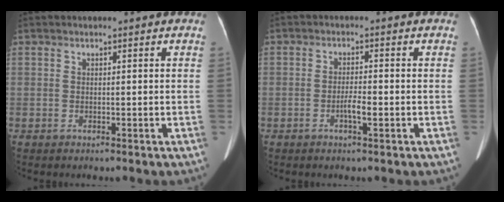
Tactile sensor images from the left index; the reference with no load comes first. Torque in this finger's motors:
{"motor_torque": [0.03, 0.06, 0.03, 0.01]}